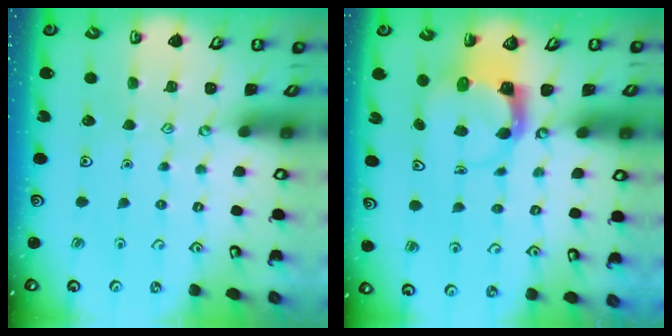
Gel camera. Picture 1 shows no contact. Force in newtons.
{"total": 3.6, "press": 3.6, "slide": 0.5}